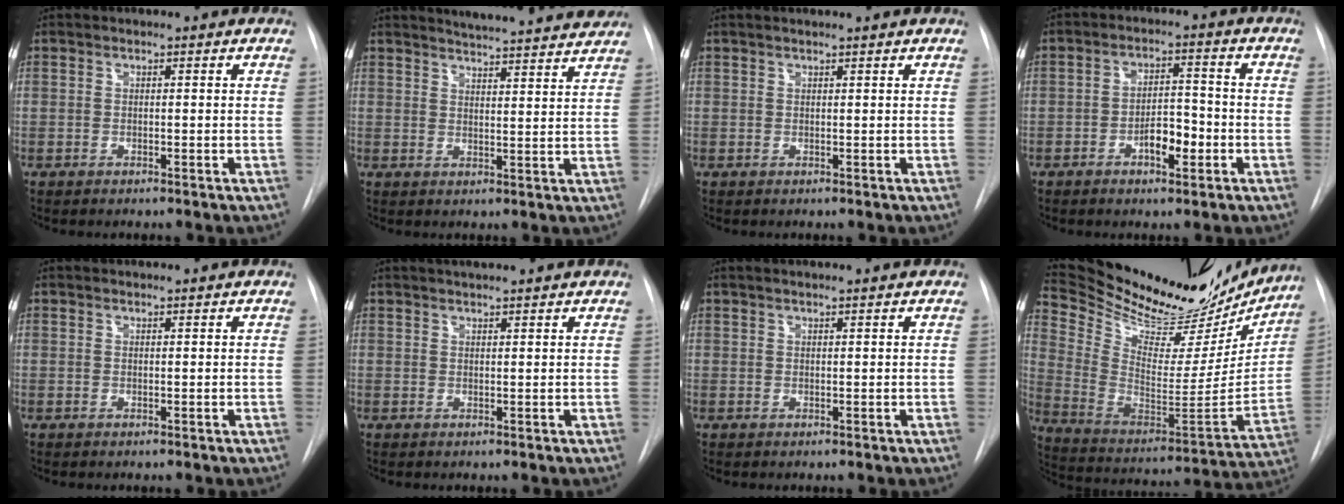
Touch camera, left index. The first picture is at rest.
{"total": 15.3, "force": [14.6, 0.6, 4.6], "torque": [-0.068, -0.025, 0.177]}
{"total": 2.5, "force": [2.2, -0.4, 1.0], "torque": [-0.012, 0.014, 0.030]}
{"total": 5.2, "force": [-2.4, 2.1, 4.2], "torque": [-0.065, 0.005, -0.038]}
{"total": 0.8, "force": [0.8, -0.1, 0.1], "torque": [-0.003, 0.010, 0.017]}
{"total": 3.9, "force": [3.5, -0.3, 1.6], "torque": [-0.021, 0.019, 0.045]}
{"total": 3.3, "force": [2.9, -0.4, 1.5], "torque": [-0.017, 0.018, 0.039]}
{"total": 31.8, "force": [27.6, 9.0, 12.9], "torque": [-0.223, -0.051, 0.392]}